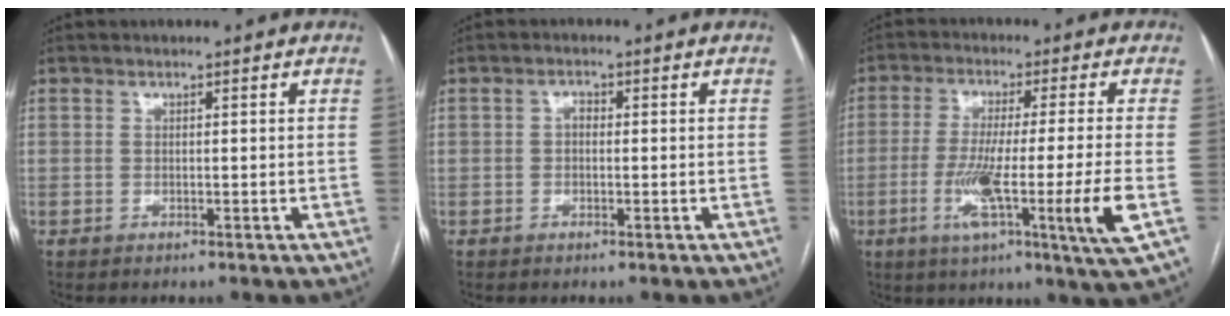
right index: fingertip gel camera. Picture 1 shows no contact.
{"total": 1.3, "force": [0.0, 0.9, 0.9], "torque": [-0.011, 0.006, -0.004]}
{"total": 13.7, "force": [-3.9, -1.3, 13.1], "torque": [-0.237, -0.031, -0.071]}